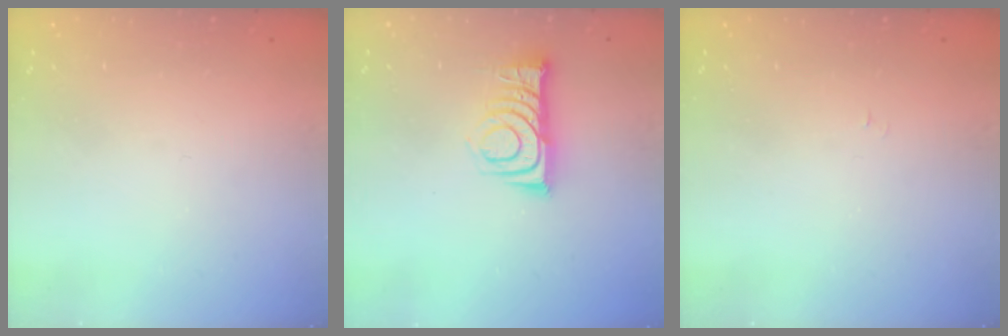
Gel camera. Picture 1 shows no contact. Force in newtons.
{"total": 11.1, "press": 11.0, "slide": 1.0}
{"total": 3.3, "press": 3.3, "slide": 0.5}